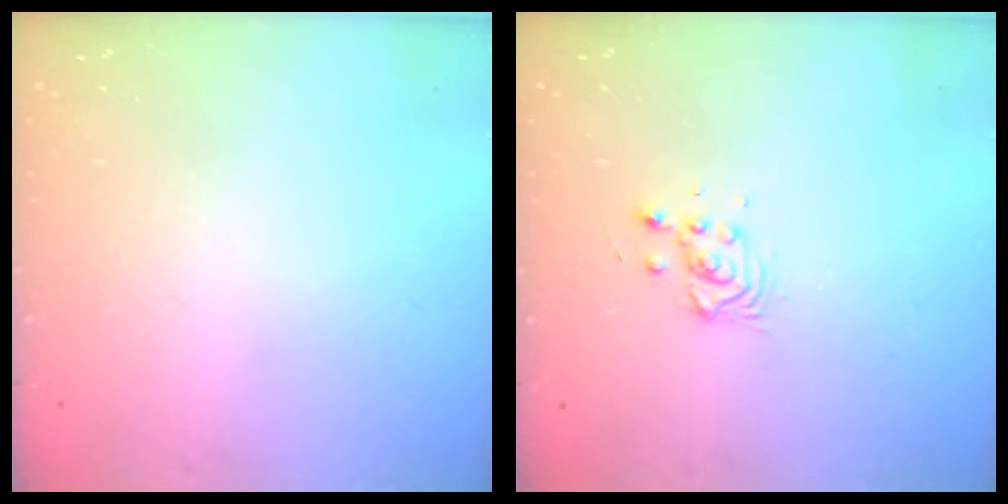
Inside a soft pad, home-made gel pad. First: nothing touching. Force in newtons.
{"total": 3.2, "press": 3.2, "slide": 0.2}